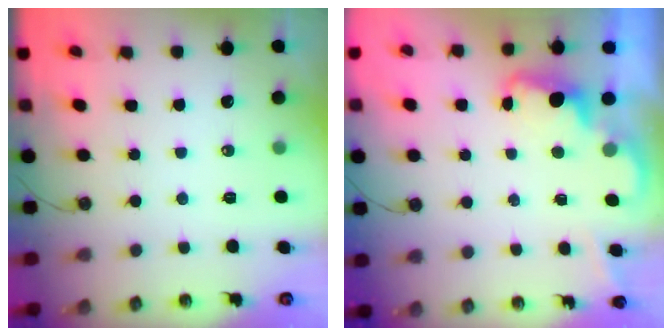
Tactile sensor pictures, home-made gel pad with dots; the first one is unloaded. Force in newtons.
{"total": 2.2, "press": 2.1, "slide": 0.5}